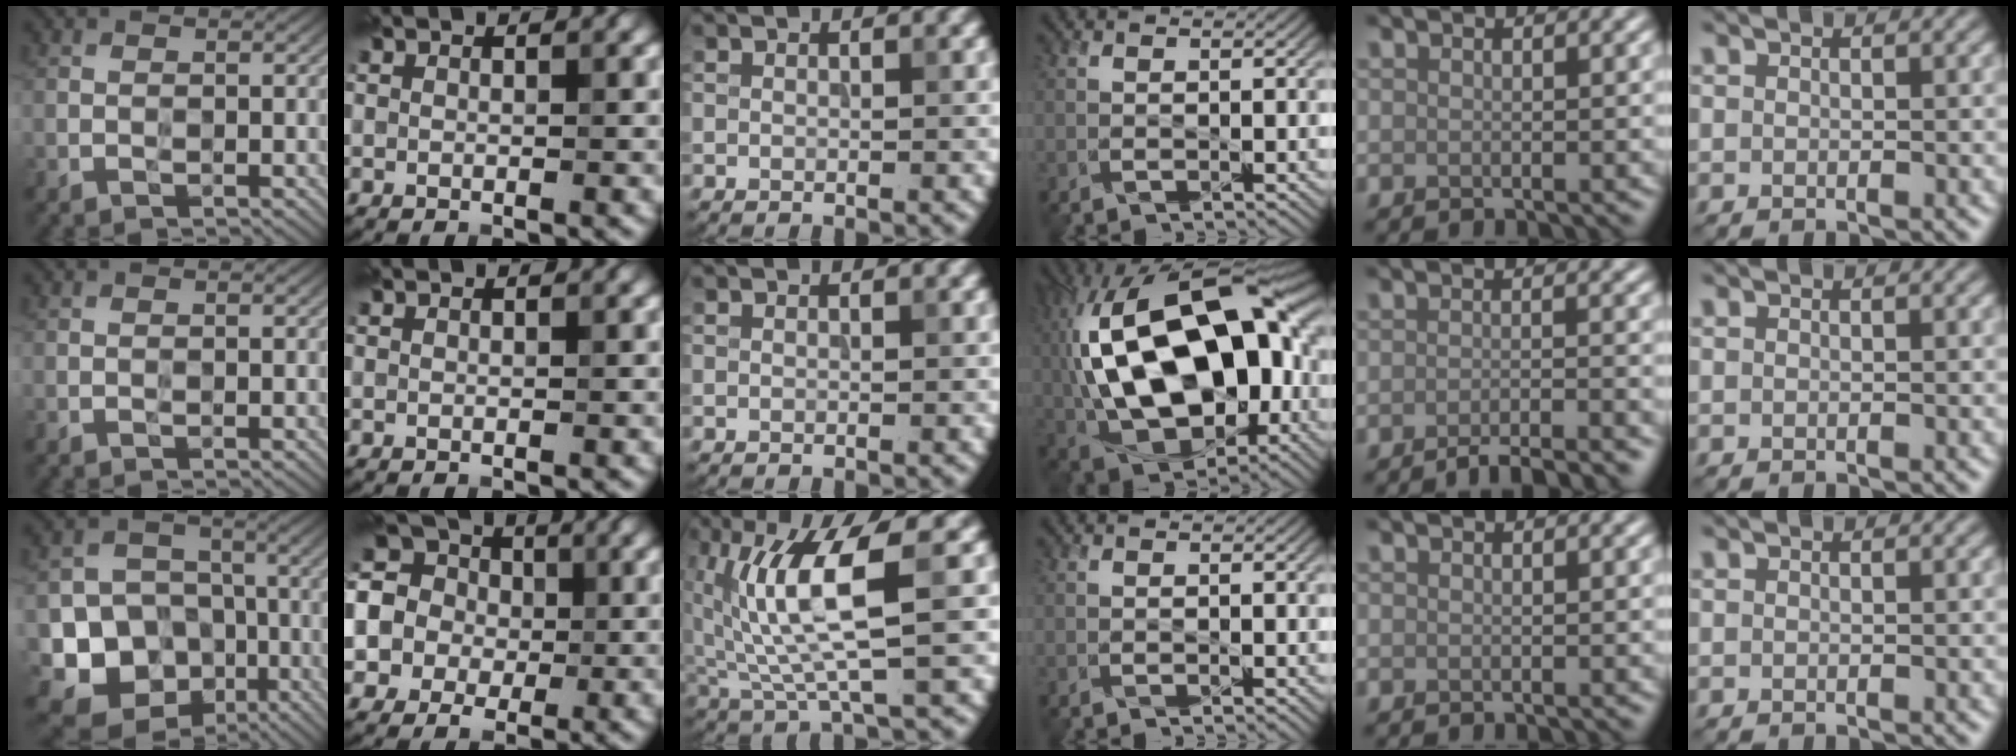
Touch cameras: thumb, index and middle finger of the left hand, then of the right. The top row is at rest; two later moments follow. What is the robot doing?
{"motion": "wipe", "object": "compact mirror"}